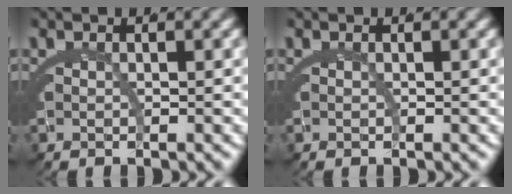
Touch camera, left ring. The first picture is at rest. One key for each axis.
{"total": 0.0}